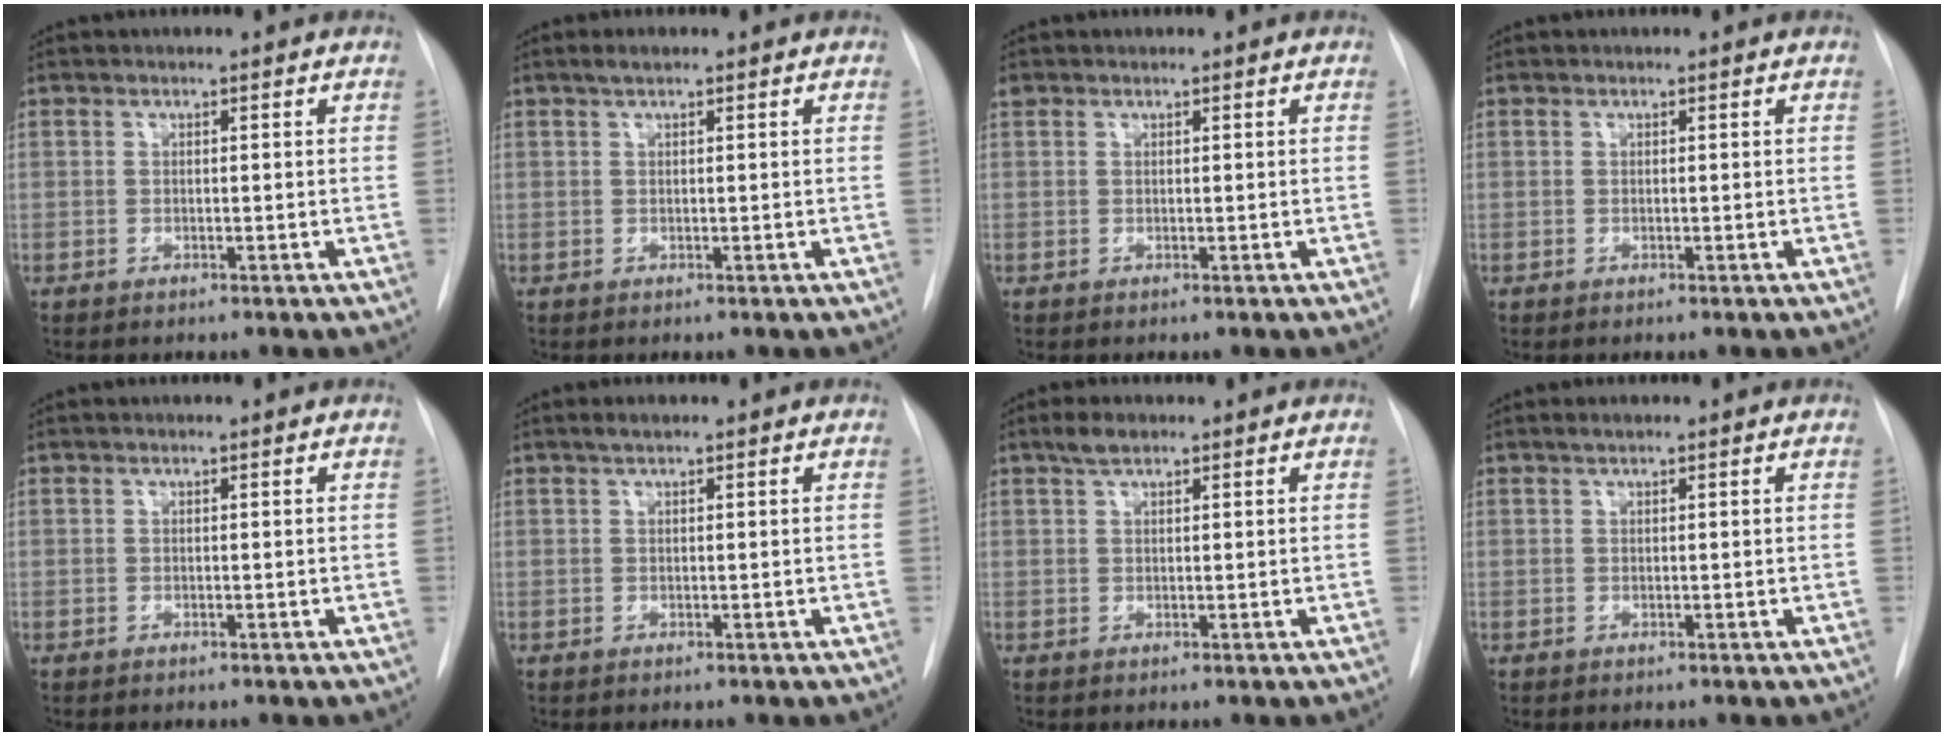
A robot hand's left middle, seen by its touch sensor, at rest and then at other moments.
{"total": 1.1, "force": [0.8, 0.2, 0.8], "torque": [-0.015, 0.005, 0.015]}
{"total": 0.7, "force": [0.5, 0.4, 0.0], "torque": [-0.002, 0.015, 0.010]}
{"total": 0.0}
{"total": 0.0}
{"total": 1.0, "force": [0.8, 0.2, 0.7], "torque": [-0.012, 0.005, 0.014]}
{"total": 2.2, "force": [1.6, 0.7, 1.3], "torque": [-0.027, 0.008, 0.029]}
{"total": 0.6, "force": [0.5, 0.1, 0.3], "torque": [-0.007, 0.003, 0.009]}